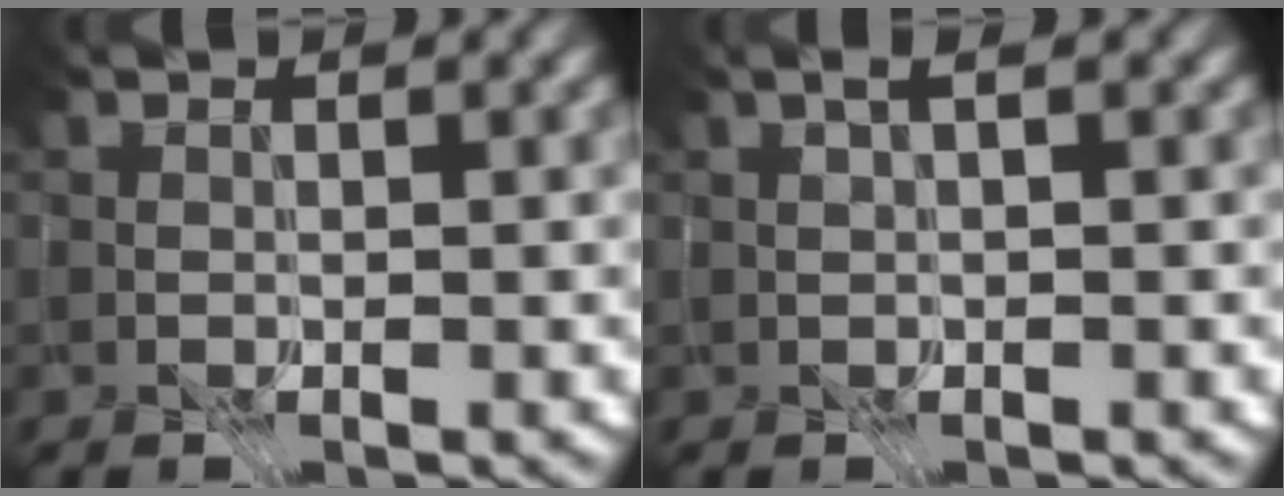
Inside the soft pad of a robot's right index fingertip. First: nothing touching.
{"total": 1.4, "force": [-0.5, -1.0, 0.8], "torque": [-0.013, -0.010, 0.005]}